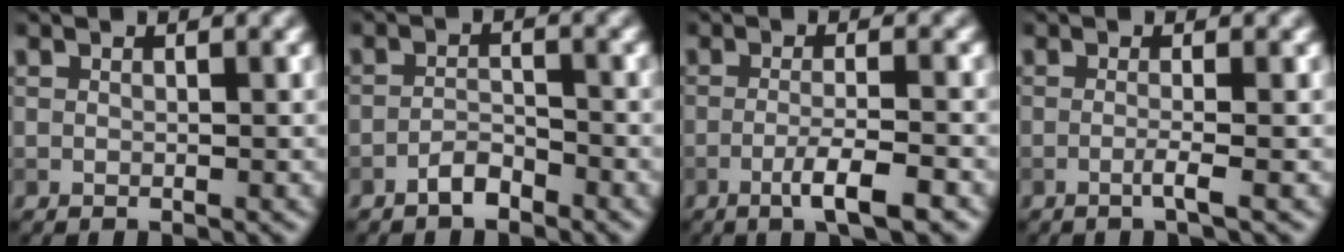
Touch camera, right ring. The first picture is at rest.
{"total": 2.0, "force": [-1.7, 0.6, 0.9], "torque": [-0.016, 0.005, -0.037]}
{"total": 3.8, "force": [-1.9, 0.6, 3.3], "torque": [-0.057, 0.001, -0.041]}
{"total": 1.7, "force": [-0.7, 0.3, 1.6], "torque": [-0.026, -0.005, -0.021]}